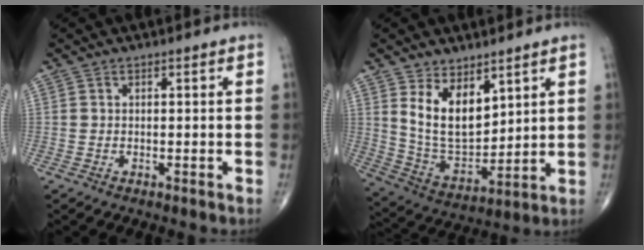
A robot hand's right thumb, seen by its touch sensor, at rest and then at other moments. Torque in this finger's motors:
{"motor_torque": [-0.06, 0.42, 0.11, 0.13, 0.12]}